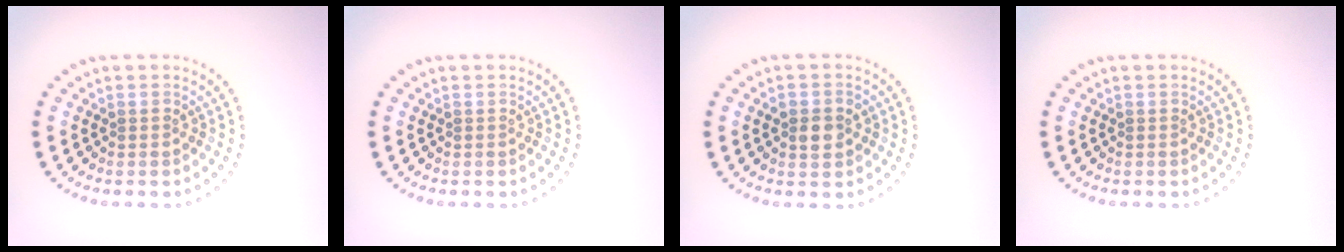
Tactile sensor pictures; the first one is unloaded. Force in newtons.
{"total": 0.0}
{"total": 2.5, "press": 2.5, "slide": 0.2}
{"total": 0.0}